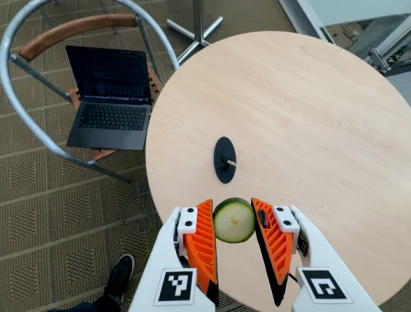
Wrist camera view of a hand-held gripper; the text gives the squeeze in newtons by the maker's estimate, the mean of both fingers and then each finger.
{"total": 9.6, "left": 9.9, "right": 9.2}